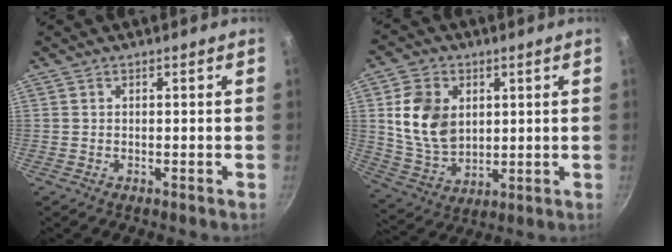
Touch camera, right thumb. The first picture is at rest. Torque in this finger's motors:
{"motor_torque": [-0.08, 0.51, 1.16, 0.12, 0.10]}